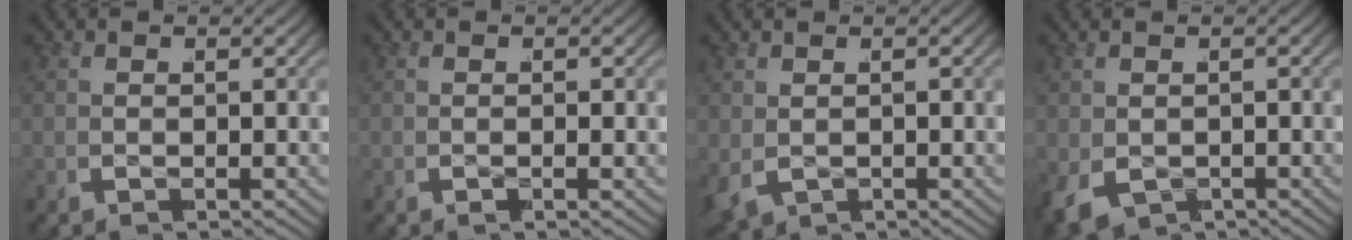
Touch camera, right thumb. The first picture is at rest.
{"total": 0.0}
{"total": 1.3, "force": [-0.1, 1.3, 0.1], "torque": [-0.012, -0.004, 0.008]}
{"total": 3.0, "force": [-1.4, 2.4, 1.0], "torque": [-0.032, -0.016, -0.010]}